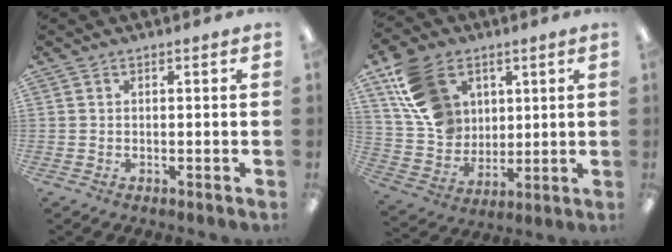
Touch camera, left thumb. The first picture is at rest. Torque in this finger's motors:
{"motor_torque": [0.01, 0.56, 0.05, -0.11, 0.10]}